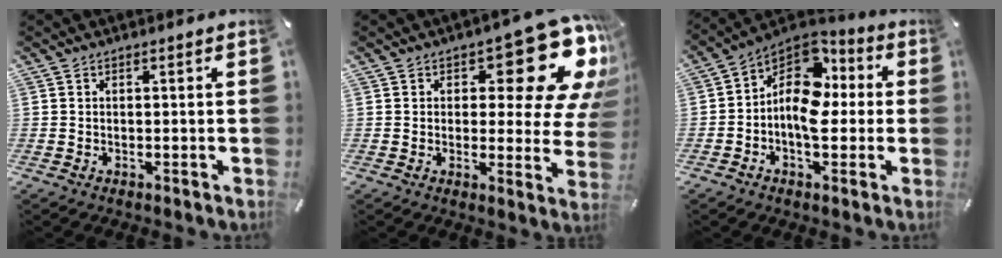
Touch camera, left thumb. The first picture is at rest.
{"total": 18.1, "force": [9.3, 7.8, 13.5], "torque": [-0.154, -0.069, 0.148]}
{"total": 12.8, "force": [0.3, 9.1, 9.0], "torque": [-0.173, -0.015, 0.002]}